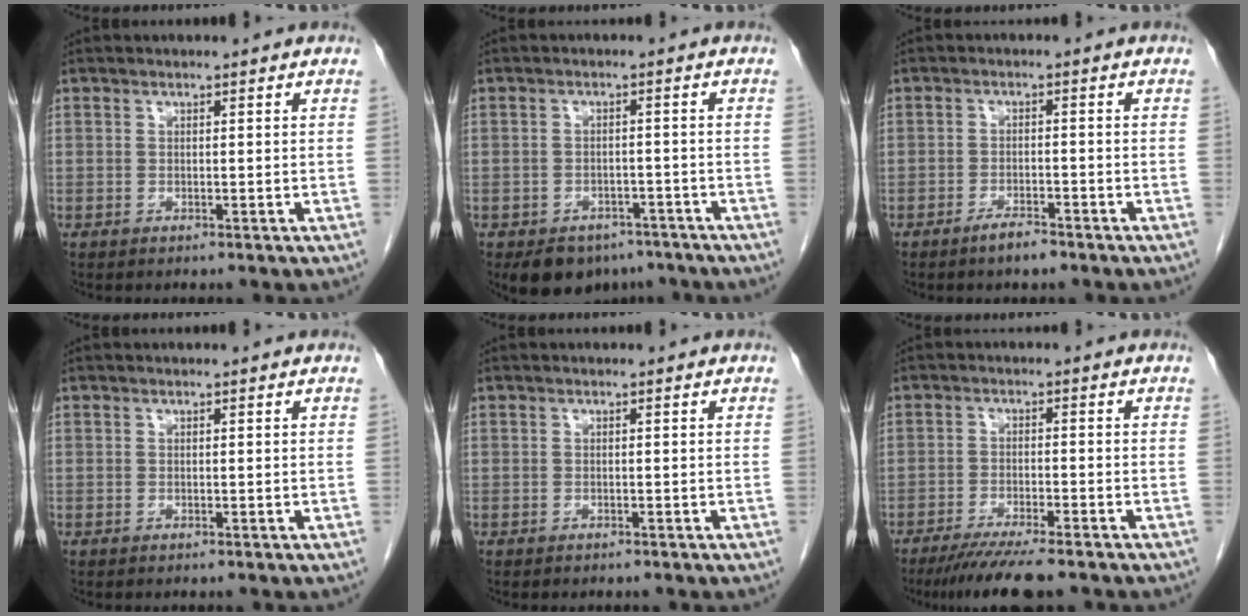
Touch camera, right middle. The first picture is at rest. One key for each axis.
{"total": 7.2, "fx": -5.4, "fy": 4.4, "fz": 1.9, "tx": -0.022, "ty": 0.004, "tz": -0.073}
{"total": 2.8, "fx": -2.2, "fy": 0.5, "fz": 1.6, "tx": -0.035, "ty": -0.003, "tz": -0.038}
{"total": 0.0}
{"total": 0.0}
{"total": 8.0, "fx": -6.4, "fy": 0.4, "fz": 4.8, "tx": -0.076, "ty": -0.021, "tz": -0.104}